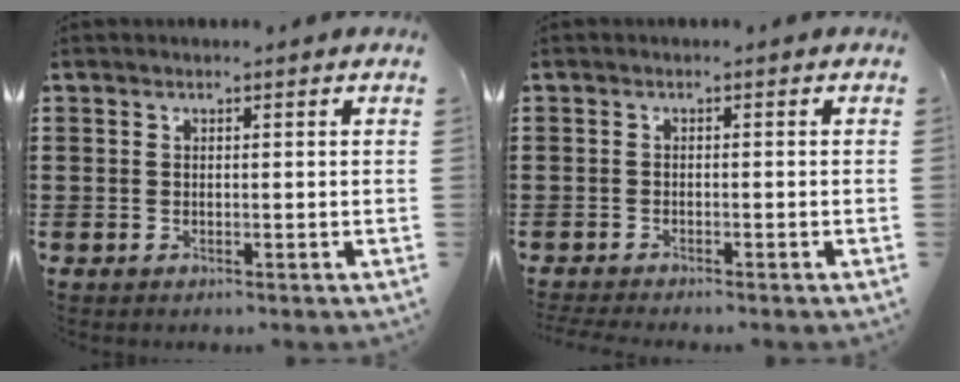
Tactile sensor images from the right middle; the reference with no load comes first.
{"total": 1.0, "force": [-1.0, 0.0, 0.2], "torque": [-0.004, -0.001, -0.020]}